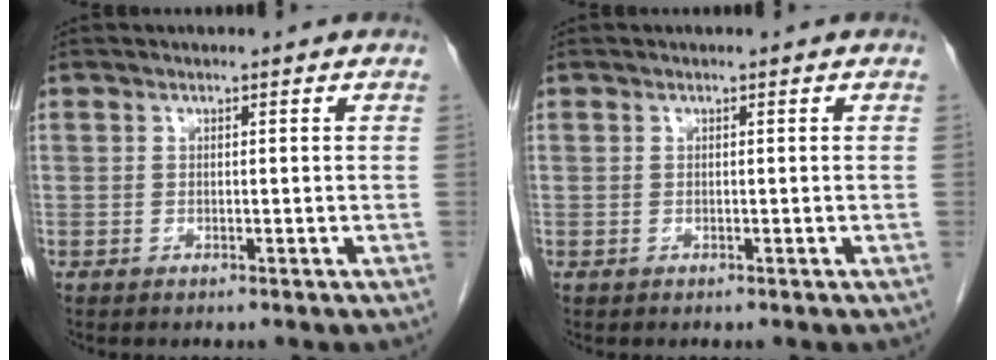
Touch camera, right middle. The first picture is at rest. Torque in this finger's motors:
{"motor_torque": [-0.08, -0.39, -0.03, 0.00]}